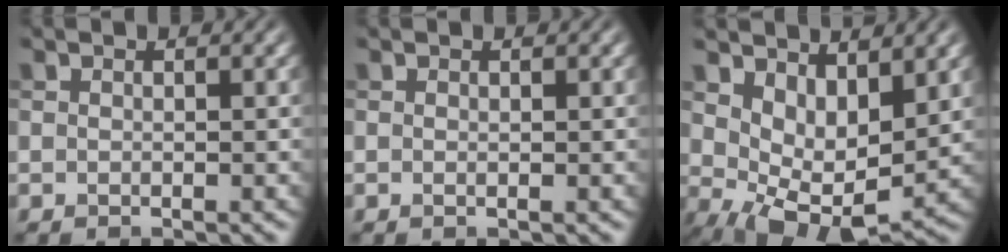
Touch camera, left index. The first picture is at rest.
{"total": 0.0}
{"total": 6.4, "force": [1.7, 3.6, 5.0], "torque": [-0.088, -0.021, 0.043]}